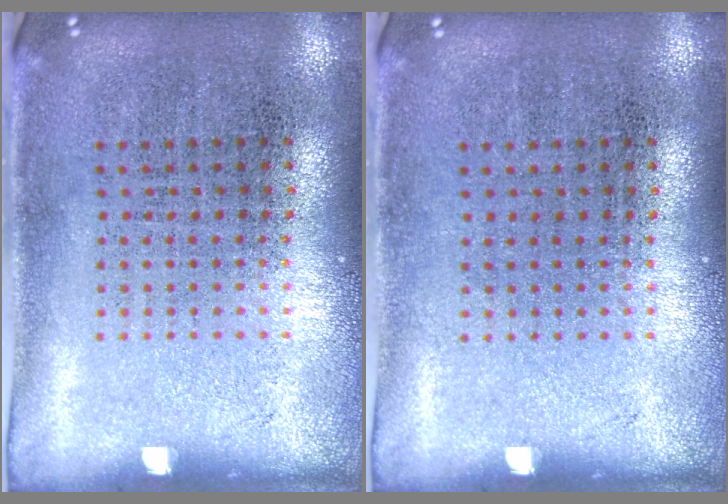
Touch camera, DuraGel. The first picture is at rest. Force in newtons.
{"total": 0.0}